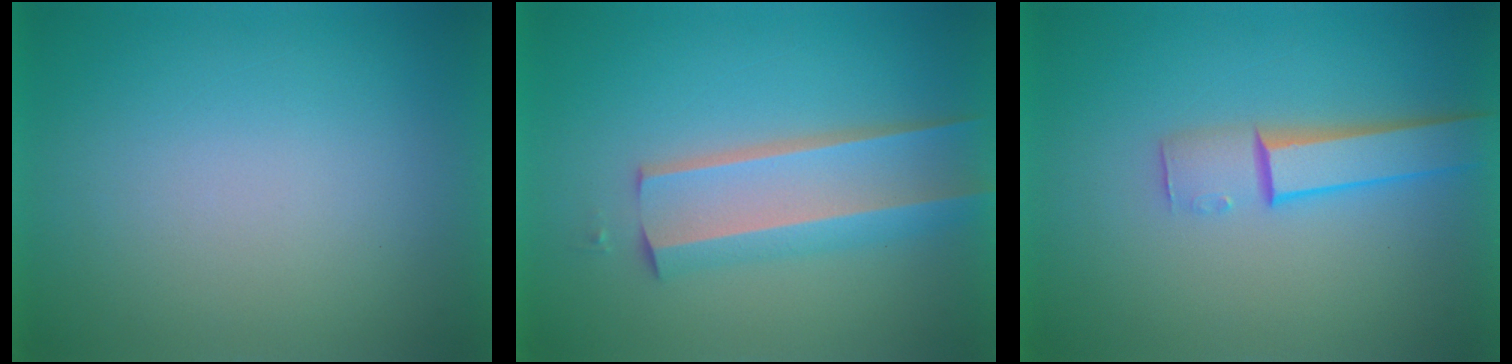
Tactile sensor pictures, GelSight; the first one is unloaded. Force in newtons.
{"total": 4.1}
{"total": 4.5}